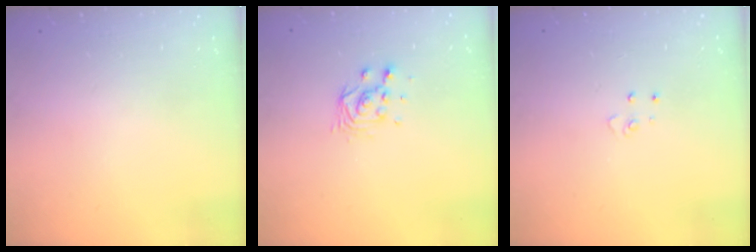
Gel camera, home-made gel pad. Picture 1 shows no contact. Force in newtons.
{"total": 5.0, "press": 5.0, "slide": 0.1}
{"total": 3.6, "press": 3.6, "slide": 0.4}